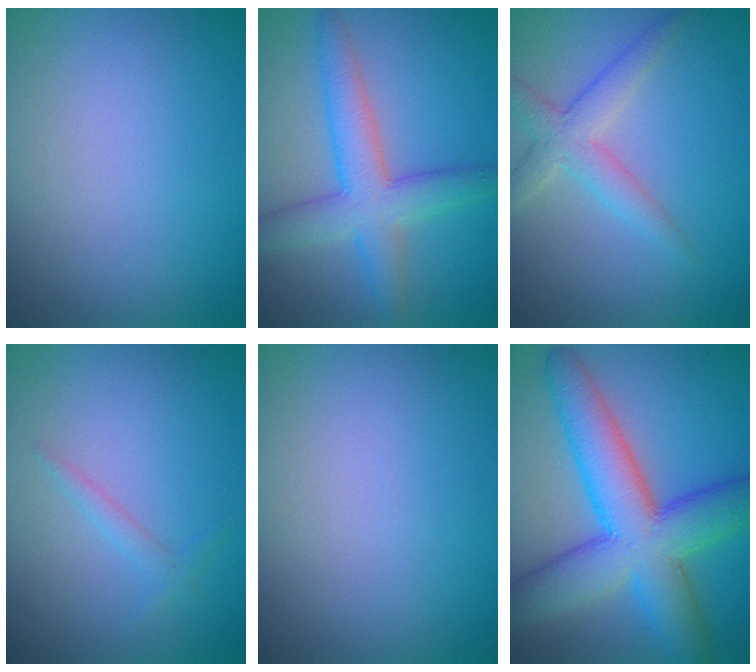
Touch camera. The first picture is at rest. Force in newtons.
{"total": 5.4, "press": 5.3, "slide": 0.4}
{"total": 3.3, "press": 3.3, "slide": 0.1}
{"total": 1.1, "press": 1.1, "slide": 0.0}
{"total": 0.0}
{"total": 10.1, "press": 10.1, "slide": 0.2}